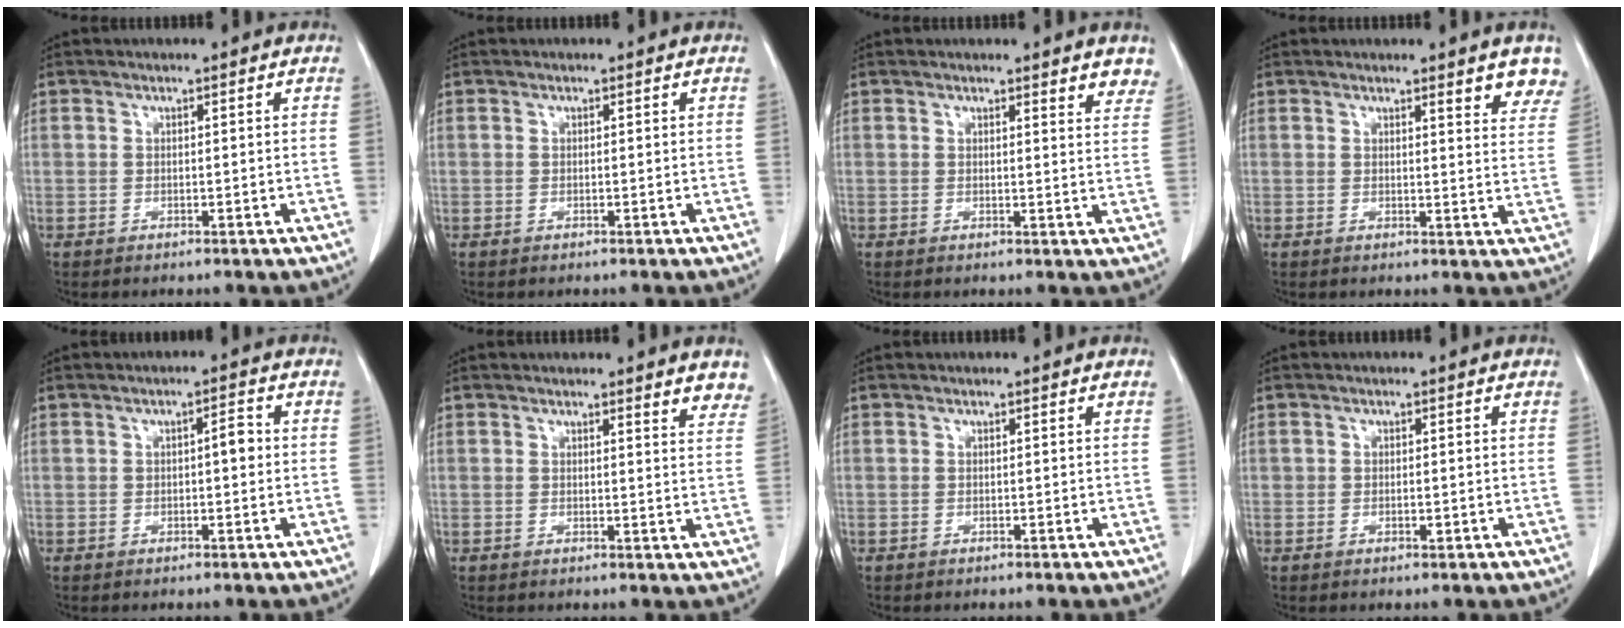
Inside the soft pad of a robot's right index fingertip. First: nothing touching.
{"total": 0.0}
{"total": 4.2, "force": [3.9, 0.9, 1.5], "torque": [-0.006, -0.018, 0.027]}
{"total": 7.1, "force": [6.4, 1.9, 2.3], "torque": [-0.003, -0.020, 0.053]}
{"total": 2.2, "force": [-0.1, 0.6, 2.1], "torque": [-0.031, 0.008, -0.001]}
{"total": 4.5, "force": [4.1, 0.8, 1.5], "torque": [-0.008, -0.020, 0.028]}
{"total": 0.0}
{"total": 0.9, "force": [-0.3, 0.4, 0.7], "torque": [-0.013, 0.001, -0.002]}